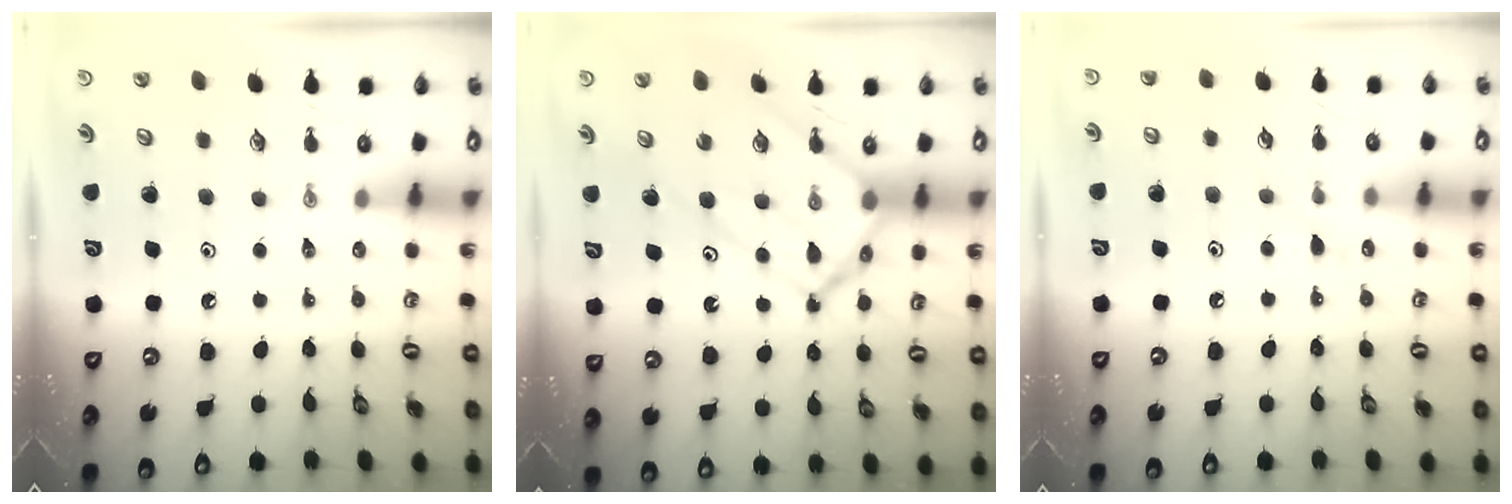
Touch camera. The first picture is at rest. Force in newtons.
{"total": 14.4, "press": 14.3, "slide": 1.1}
{"total": 4.9, "press": 4.8, "slide": 0.6}